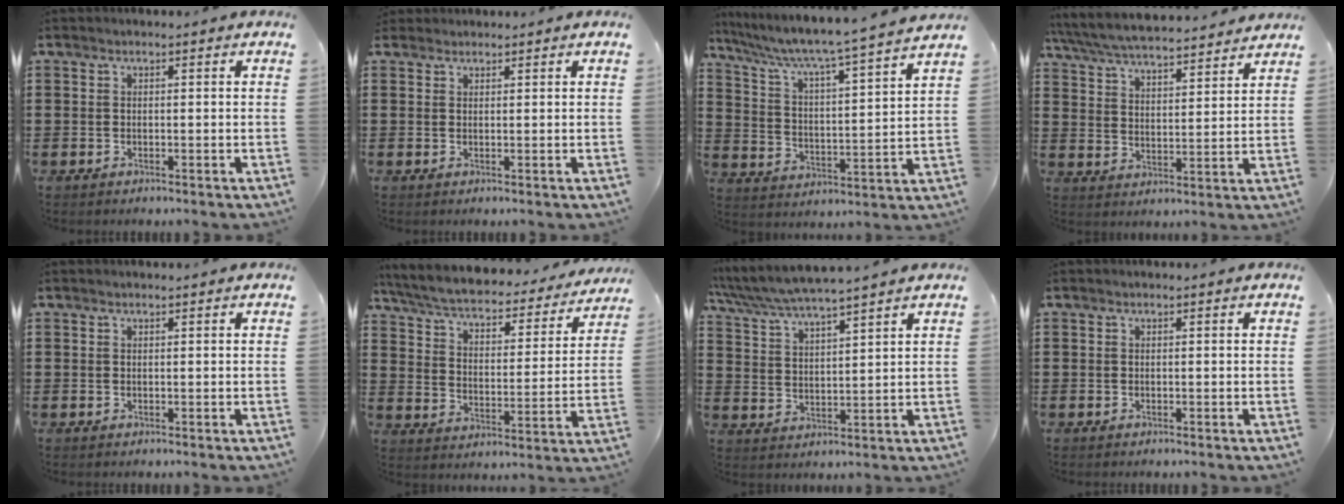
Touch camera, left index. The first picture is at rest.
{"total": 1.0, "force": [1.0, 0.2, 0.0], "torque": [-0.004, 0.000, 0.020]}
{"total": 4.9, "force": [4.3, -0.6, 2.4], "torque": [-0.068, -0.041, 0.060]}
{"total": 6.0, "force": [5.8, 0.3, 1.6], "torque": [-0.058, -0.037, 0.098]}
{"total": 0.0}
{"total": 4.9, "force": [4.4, 0.7, 2.1], "torque": [-0.062, -0.034, 0.069]}
{"total": 4.6, "force": [4.3, -0.3, 1.6], "torque": [-0.048, -0.027, 0.071]}
{"total": 0.0}